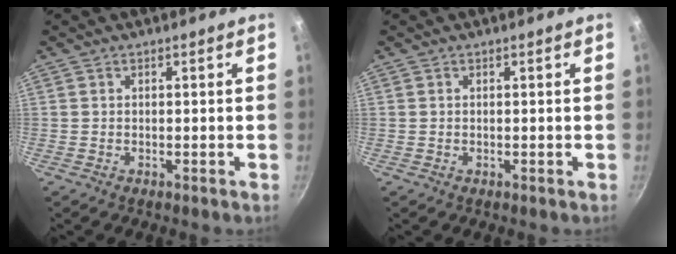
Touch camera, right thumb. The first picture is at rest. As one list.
[{"total": 0.0}]